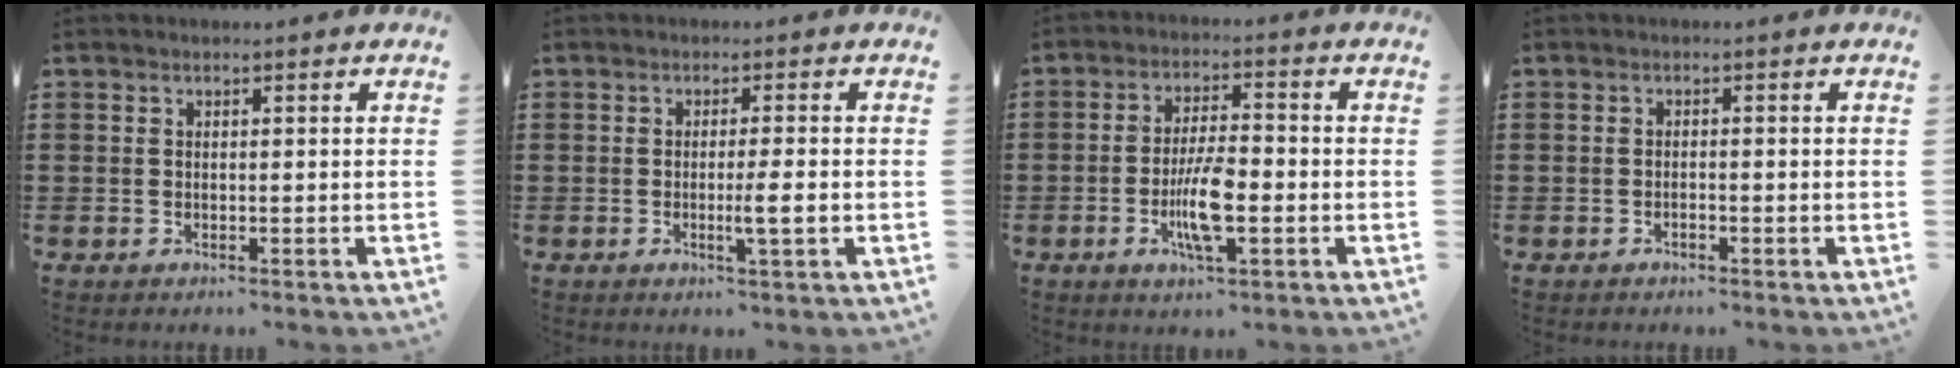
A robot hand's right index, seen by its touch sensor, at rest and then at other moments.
{"total": 3.3, "force": [-0.8, -0.1, 3.2], "torque": [-0.052, -0.007, -0.017]}
{"total": 7.5, "force": [-2.2, 2.0, 6.9], "torque": [-0.140, -0.008, -0.043]}
{"total": 0.7, "force": [-0.6, 0.2, 0.3], "torque": [-0.008, -0.004, -0.010]}